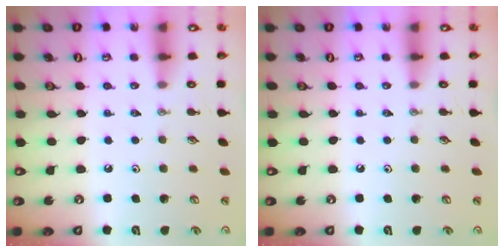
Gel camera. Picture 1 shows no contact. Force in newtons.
{"total": 0.0}